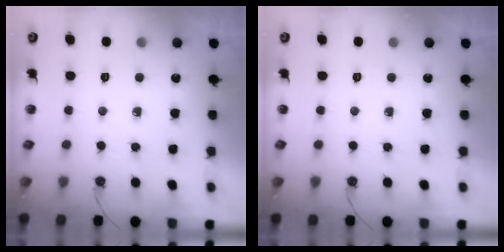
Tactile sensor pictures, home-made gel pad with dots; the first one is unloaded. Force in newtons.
{"total": 0.0}